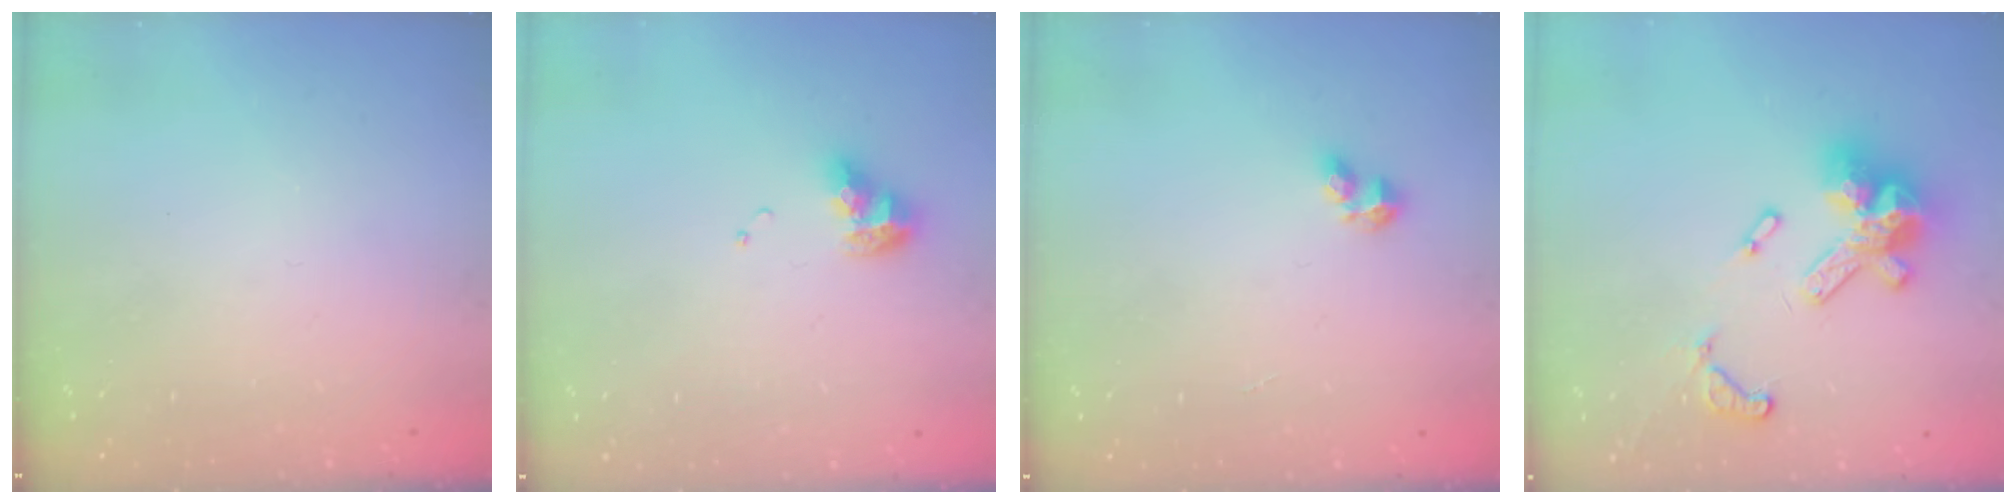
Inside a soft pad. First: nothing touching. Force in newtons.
{"total": 10.1, "press": 10.1, "slide": 1.0}
{"total": 2.1, "press": 2.0, "slide": 0.8}
{"total": 15.1, "press": 15.1, "slide": 1.0}